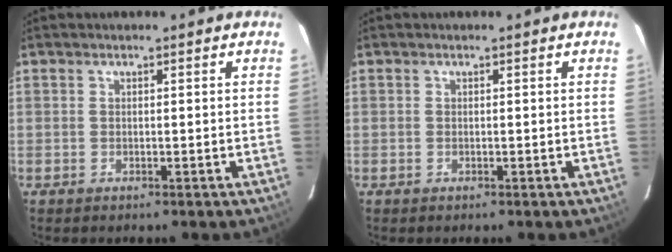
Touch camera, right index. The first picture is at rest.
{"total": 0.0}